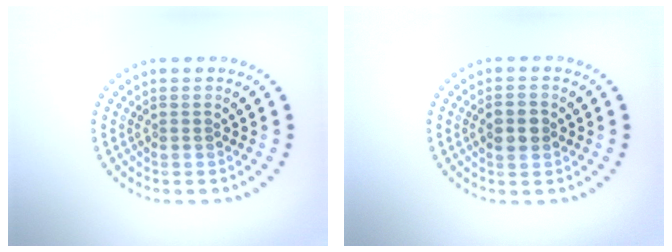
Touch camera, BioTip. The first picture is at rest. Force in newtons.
{"total": 2.6, "press": 2.6, "slide": 0.1}